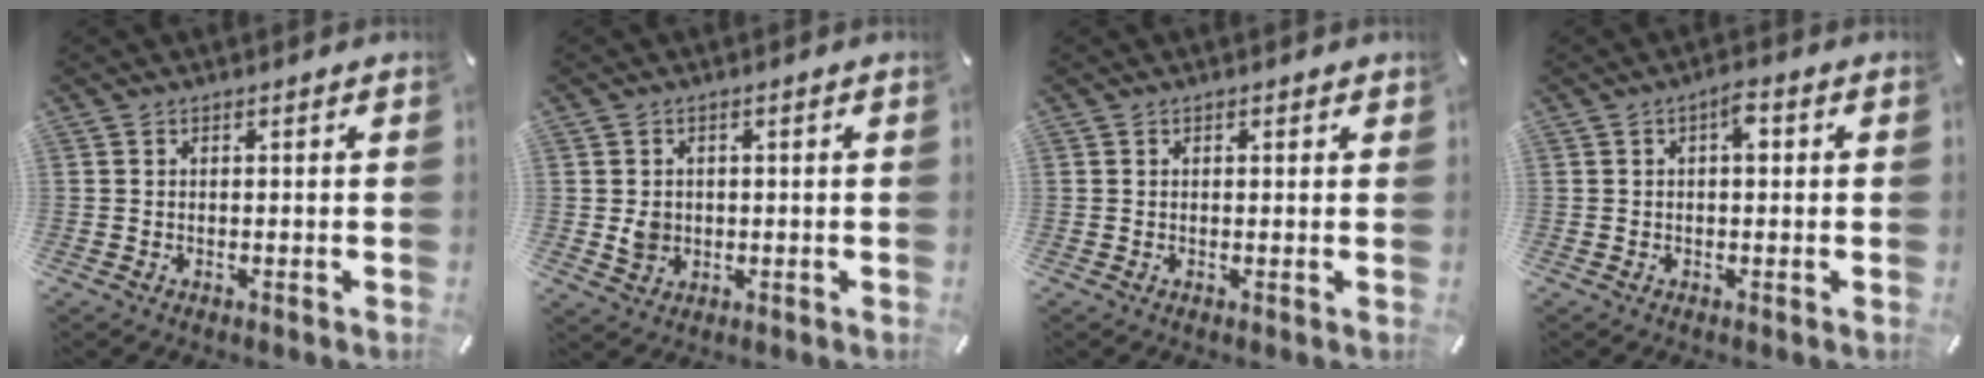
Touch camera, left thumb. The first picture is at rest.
{"total": 3.8, "force": [-0.1, 3.4, 1.5], "torque": [-0.020, -0.004, -0.004]}
{"total": 0.6, "force": [0.3, 0.5, 0.2], "torque": [0.004, -0.001, 0.003]}
{"total": 3.4, "force": [0.5, 1.5, 3.0], "torque": [-0.038, 0.002, 0.000]}